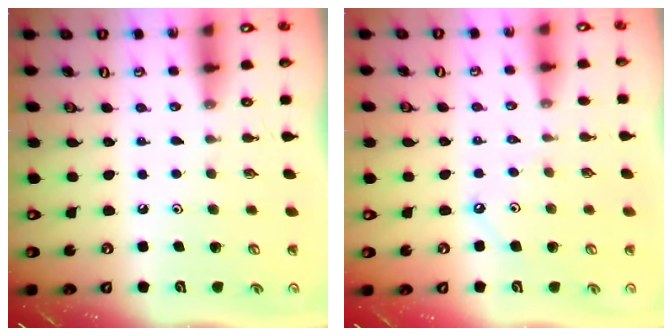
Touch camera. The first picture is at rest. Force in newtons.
{"total": 2.5, "press": 2.5, "slide": 0.4}